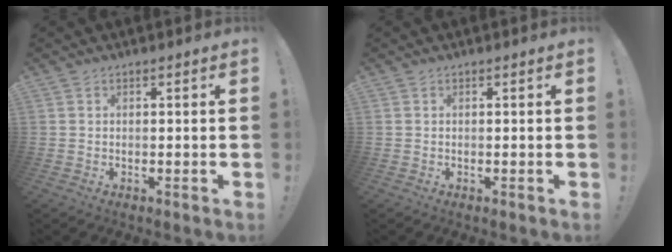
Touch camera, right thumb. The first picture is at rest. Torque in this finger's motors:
{"motor_torque": [0.00, 0.00, 0.01, -0.01, 0.01]}